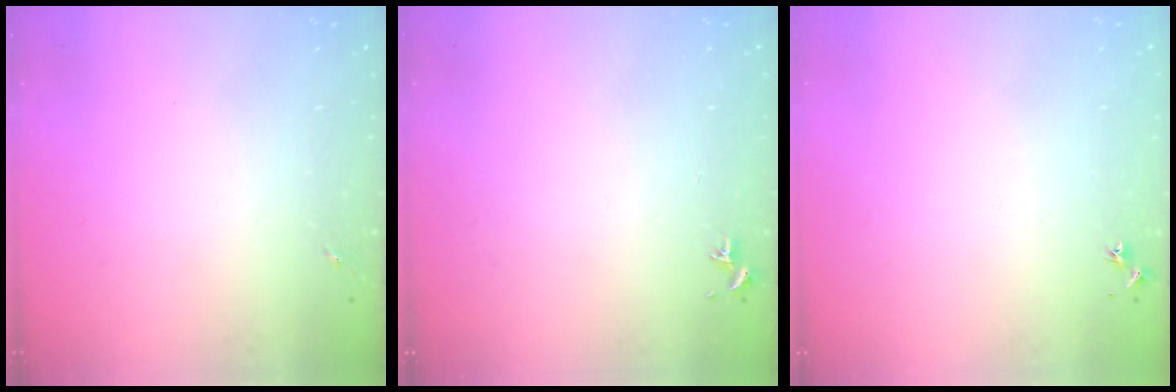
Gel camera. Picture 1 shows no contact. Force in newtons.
{"total": 0.8, "press": 0.7, "slide": 0.3}
{"total": 2.9, "press": 2.8, "slide": 0.3}